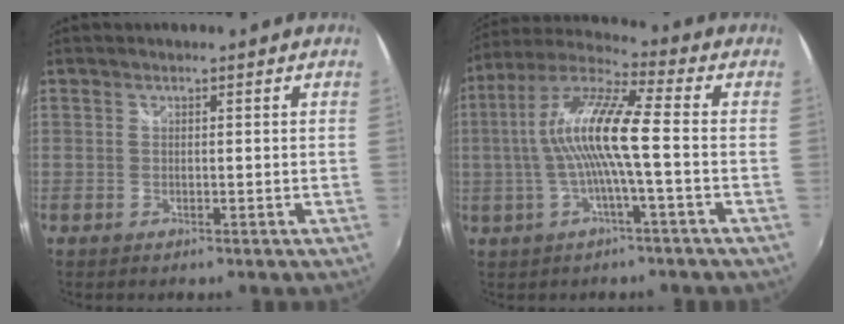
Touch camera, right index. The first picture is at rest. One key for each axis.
{"total": 12.9, "fx": -1.0, "fy": 1.0, "fz": 12.8, "tx": -0.245, "ty": 0.013, "tz": -0.022}